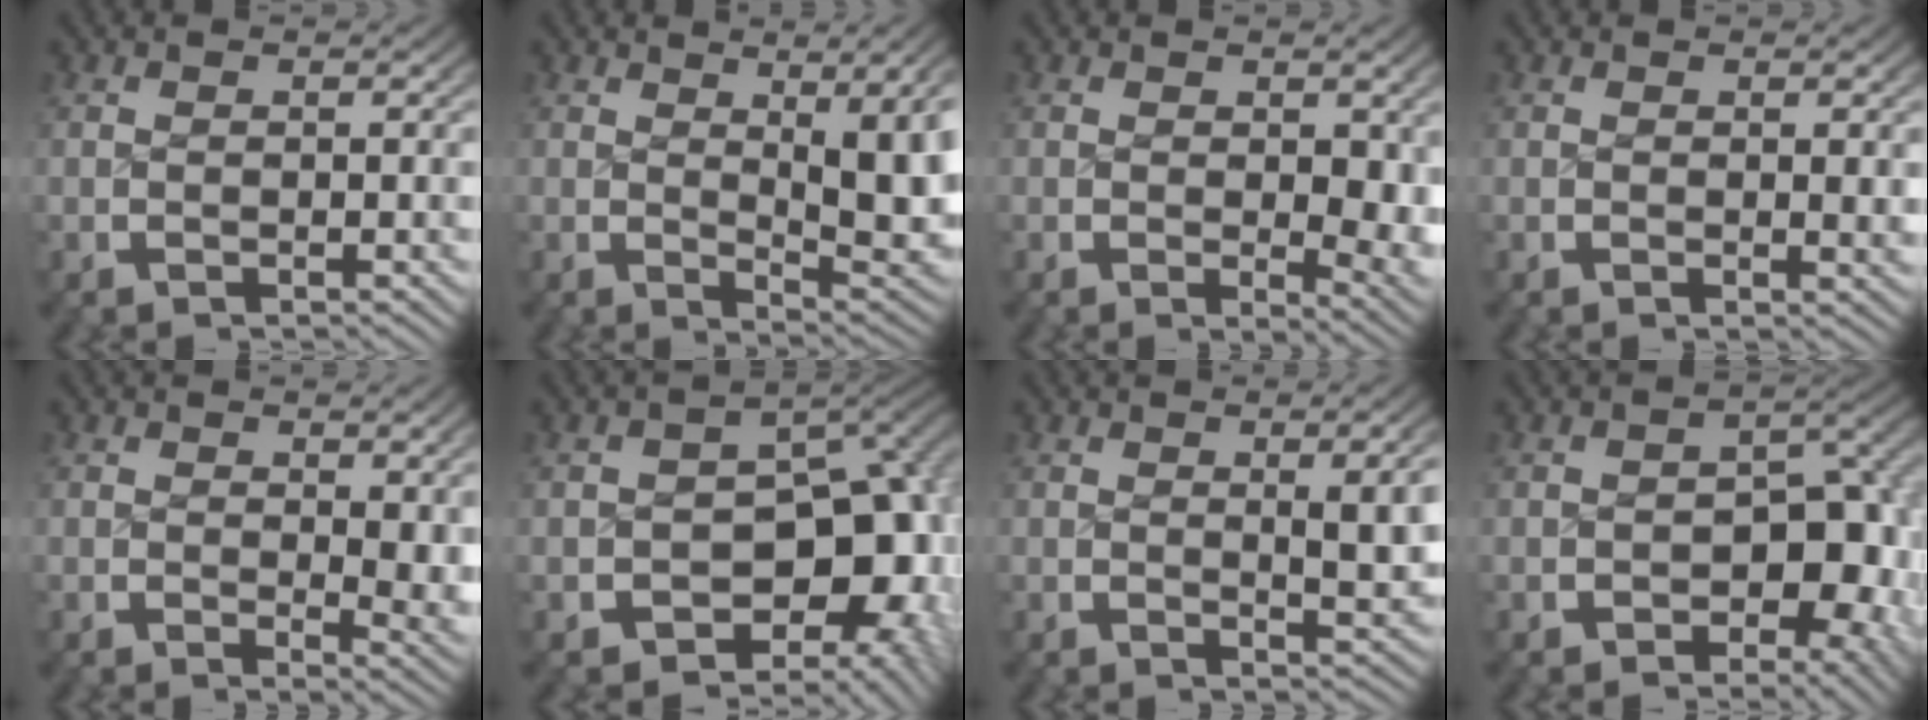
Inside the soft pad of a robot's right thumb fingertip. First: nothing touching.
{"total": 7.0, "force": [0.3, 2.9, 6.4], "torque": [-0.085, -0.020, 0.018]}
{"total": 4.3, "force": [0.0, 2.2, 3.7], "torque": [-0.045, -0.020, 0.008]}
{"total": 1.1, "force": [0.3, 0.2, 1.0], "torque": [-0.010, -0.004, 0.006]}
{"total": 3.5, "force": [0.7, 1.6, 3.0], "torque": [-0.024, -0.011, 0.012]}
{"total": 14.0, "force": [-2.6, 9.7, 9.7], "torque": [-0.145, -0.062, -0.015]}
{"total": 3.1, "force": [0.6, 0.7, 2.9], "torque": [-0.039, -0.006, 0.012]}
{"total": 7.0, "force": [-1.6, 4.6, 5.0], "torque": [-0.072, -0.031, -0.011]}